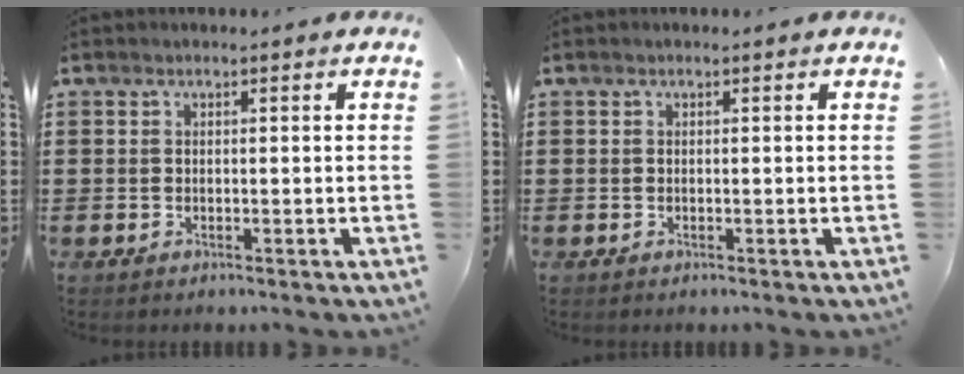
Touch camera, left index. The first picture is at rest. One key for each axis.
{"total": 0.0}